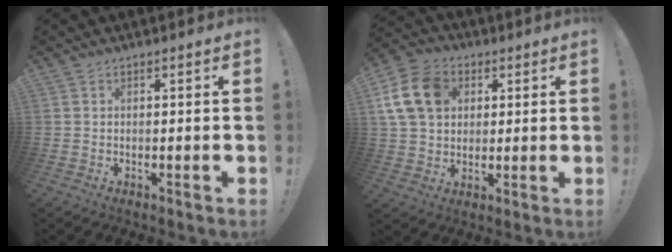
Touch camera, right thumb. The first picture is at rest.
{"total": 15.0, "force": [4.6, 11.8, 8.1], "torque": [-0.139, -0.006, 0.094]}